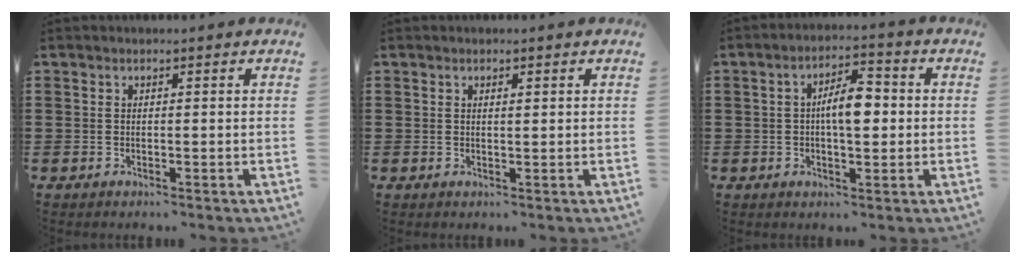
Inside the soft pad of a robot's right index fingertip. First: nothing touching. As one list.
[{"total": 0.7, "force": [0.3, 0.2, 0.7], "torque": [-0.014, 0.001, 0.005]}, {"total": 6.2, "force": [0.2, 2.4, 5.7], "torque": [-0.089, 0.002, -0.003]}]